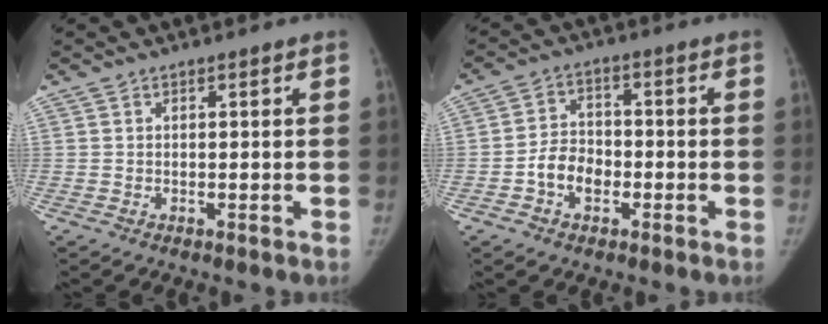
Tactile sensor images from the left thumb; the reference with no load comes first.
{"total": 6.5, "force": [-2.2, 4.7, 3.9], "torque": [-0.050, 0.024, -0.046]}